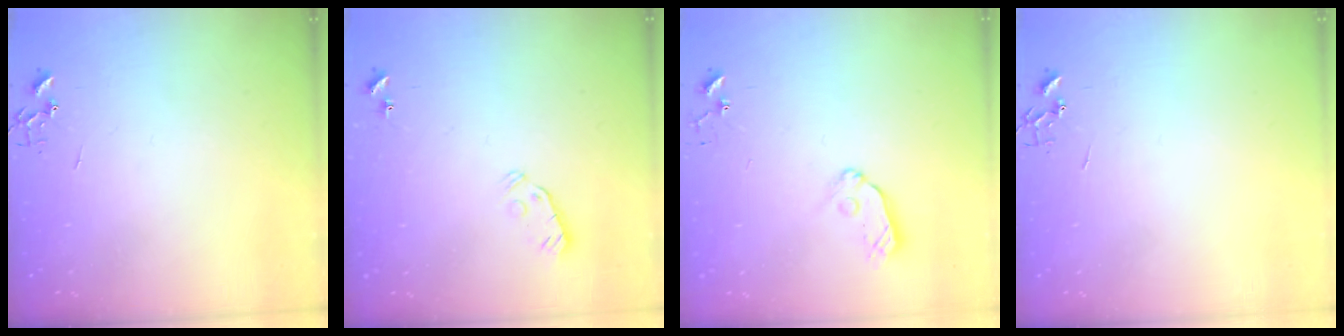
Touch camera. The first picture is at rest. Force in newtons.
{"total": 3.8, "press": 3.7, "slide": 0.8}
{"total": 7.3, "press": 7.3, "slide": 0.4}
{"total": 0.0}